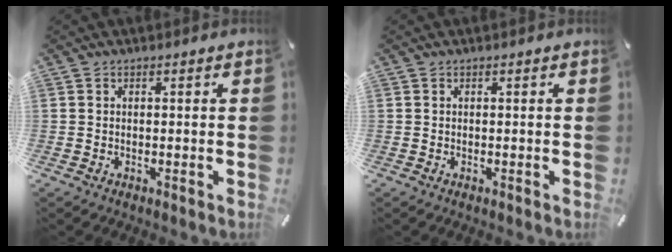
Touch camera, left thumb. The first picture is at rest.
{"total": 0.0}